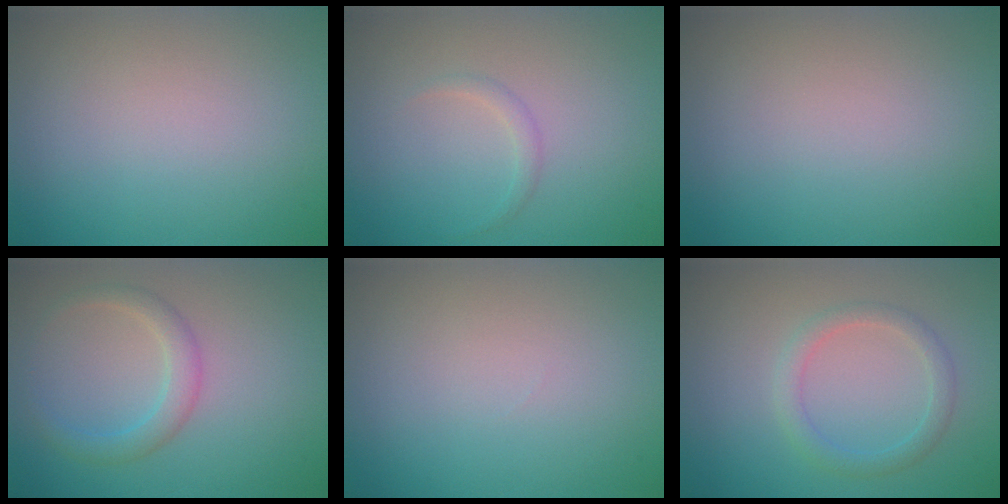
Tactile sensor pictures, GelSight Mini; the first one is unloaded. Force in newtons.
{"total": 0.8, "press": 0.8, "slide": 0.0}
{"total": 0.0}
{"total": 2.3, "press": 2.2, "slide": 0.1}
{"total": 0.0}
{"total": 2.0, "press": 2.0, "slide": 0.1}